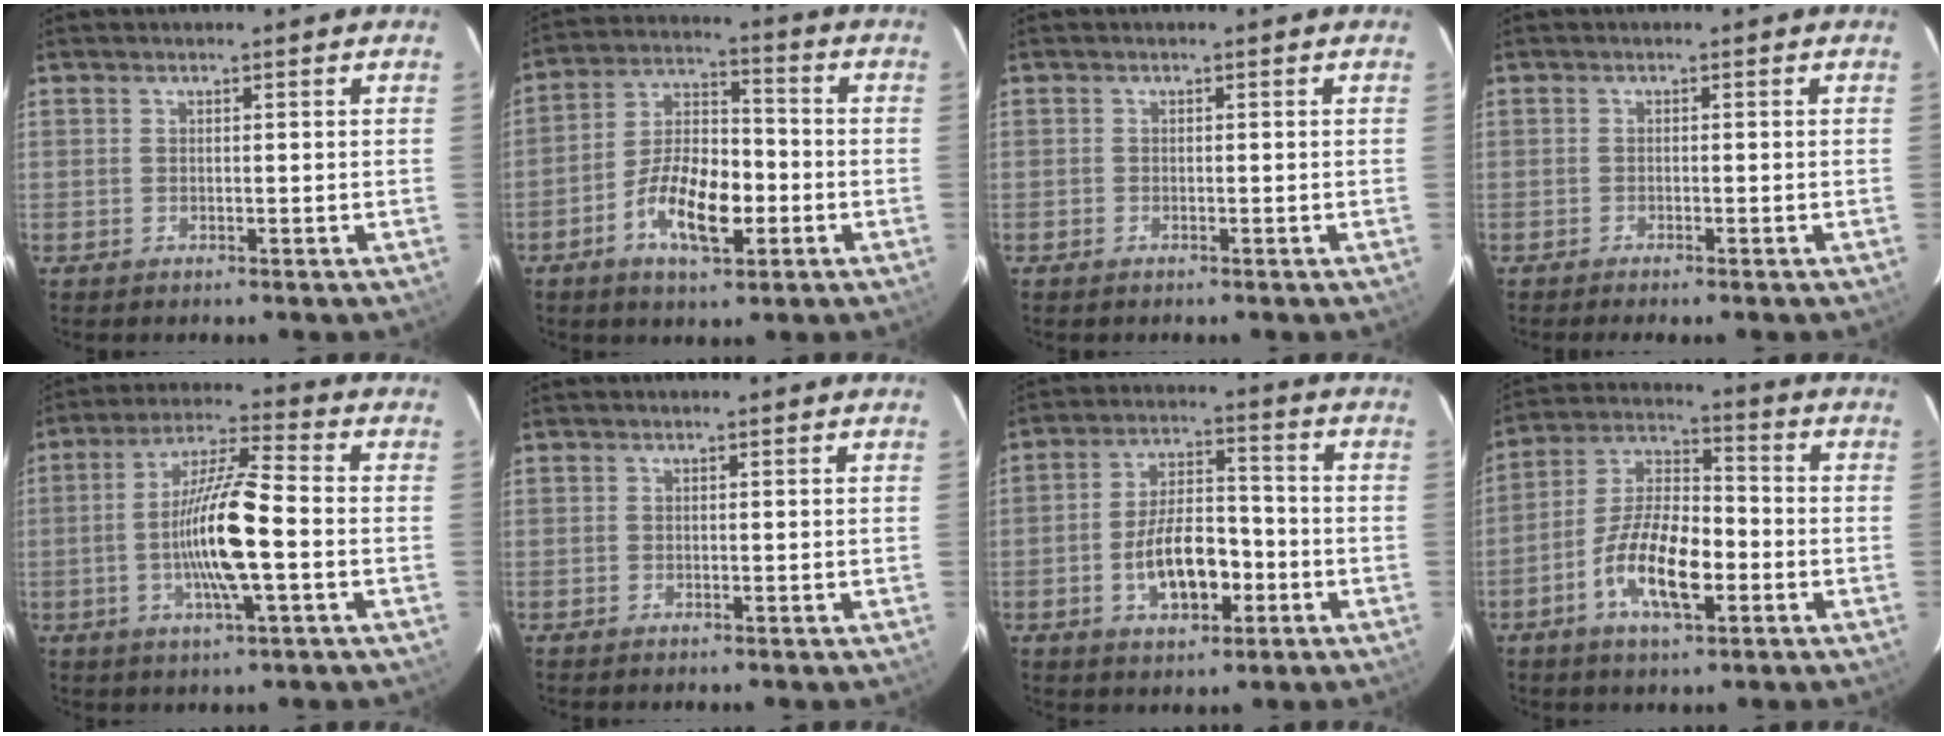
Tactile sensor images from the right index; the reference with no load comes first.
{"total": 12.5, "force": [-4.6, 5.6, 10.2], "torque": [-0.199, 0.011, -0.080]}
{"total": 0.7, "force": [-0.6, 0.4, 0.0], "torque": [-0.002, -0.002, -0.012]}
{"total": 1.3, "force": [-1.2, 0.0, 0.5], "torque": [-0.017, -0.005, -0.022]}
{"total": 13.1, "force": [-2.7, 1.7, 12.7], "torque": [-0.245, 0.003, -0.056]}
{"total": 0.0}
{"total": 10.9, "force": [-3.8, 5.3, 8.7], "torque": [-0.163, 0.015, -0.054]}
{"total": 13.4, "force": [-5.0, 5.4, 11.3], "torque": [-0.225, 0.005, -0.091]}